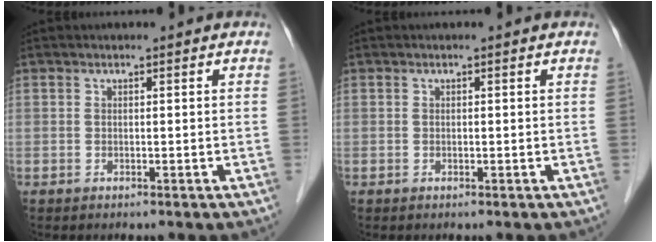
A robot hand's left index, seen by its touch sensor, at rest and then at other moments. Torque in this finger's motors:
{"motor_torque": [-0.34, 0.39, -0.03, -0.01]}